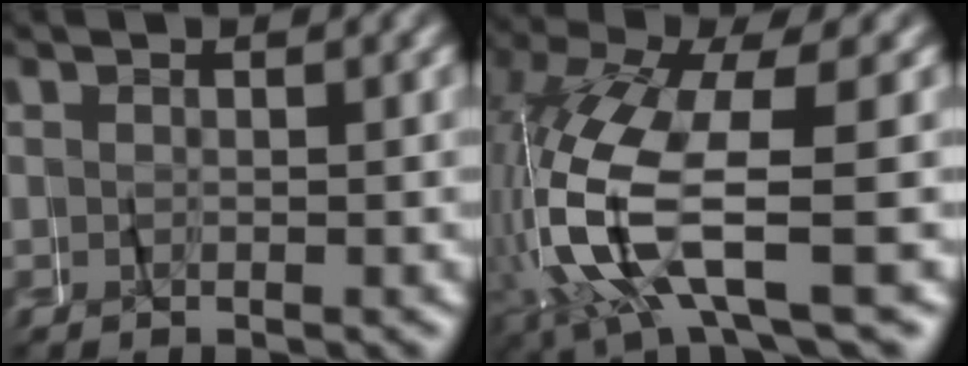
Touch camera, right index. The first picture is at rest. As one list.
[{"total": 8.8, "force": [-1.9, 3.7, 7.7], "torque": [-0.204, -0.023, -0.016]}]